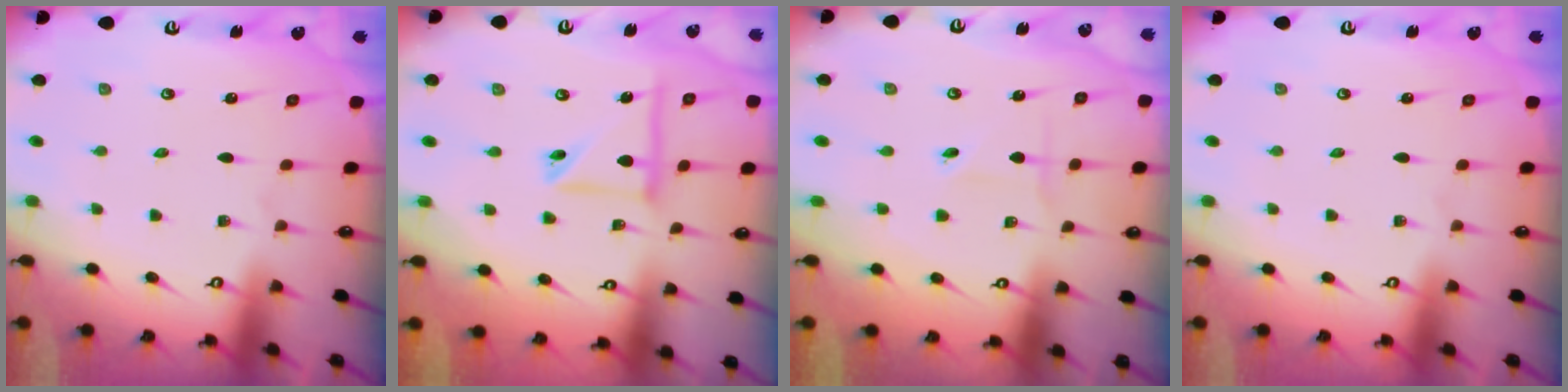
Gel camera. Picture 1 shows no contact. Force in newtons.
{"total": 11.2, "press": 11.1, "slide": 1.1}
{"total": 1.7, "press": 1.5, "slide": 0.9}
{"total": 0.0}